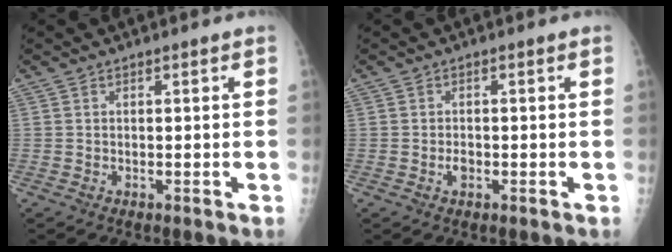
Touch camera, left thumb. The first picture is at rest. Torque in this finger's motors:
{"motor_torque": [0.11, 0.32, 0.23, 0.01, -0.02]}